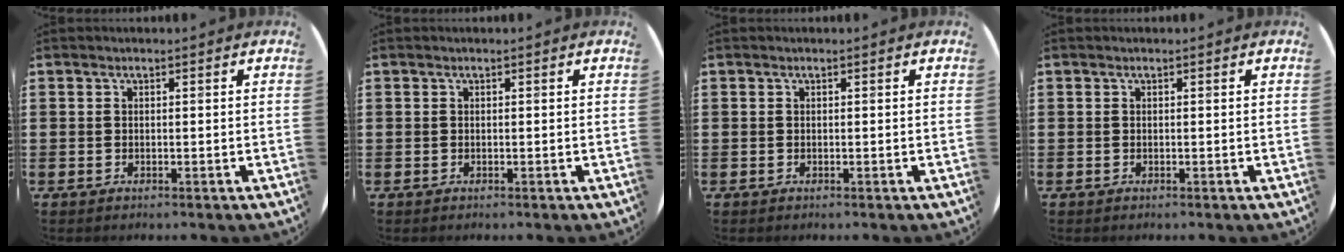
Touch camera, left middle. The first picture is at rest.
{"total": 0.0}
{"total": 0.0}
{"total": 0.0}